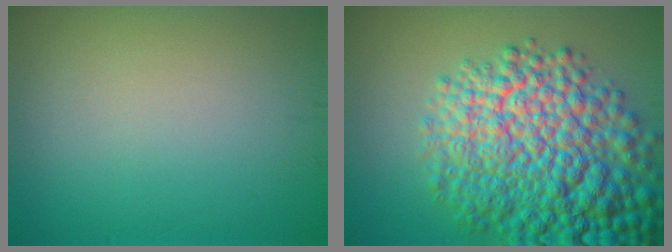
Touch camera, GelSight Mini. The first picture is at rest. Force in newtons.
{"total": 13.4, "press": 13.4, "slide": 0.4}